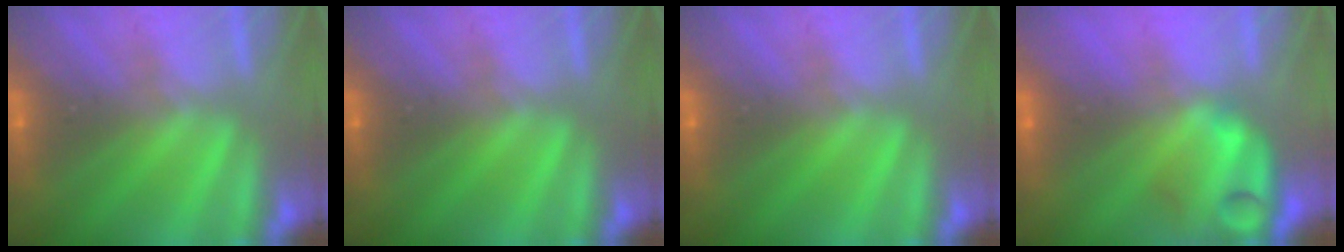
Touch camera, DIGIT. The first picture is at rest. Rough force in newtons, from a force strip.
{"total": 0.0}
{"total": 0.0}
{"total": 8.6}